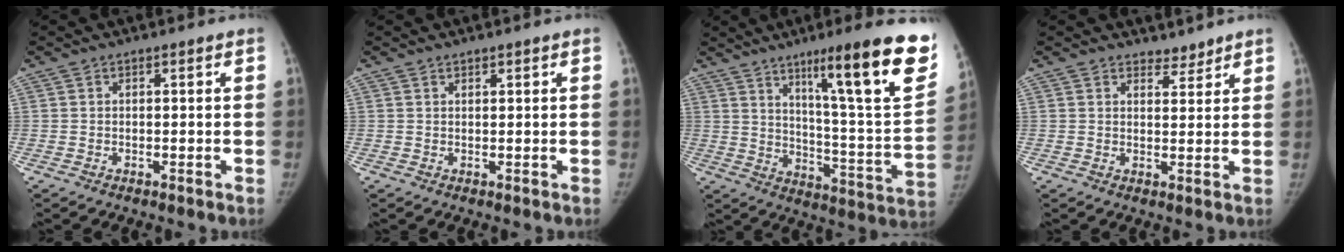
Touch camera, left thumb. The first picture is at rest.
{"total": 0.8, "force": [0.7, 0.2, 0.3], "torque": [-0.004, -0.004, 0.013]}
{"total": 25.7, "force": [14.1, 3.3, 21.2], "torque": [-0.282, -0.060, 0.217]}
{"total": 2.7, "force": [2.5, 1.0, 0.2], "torque": [0.015, -0.020, 0.036]}